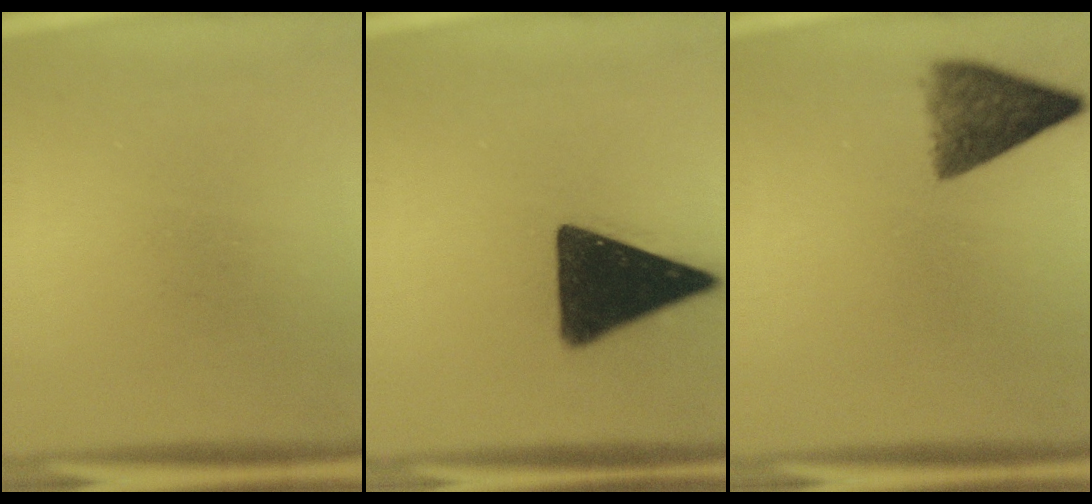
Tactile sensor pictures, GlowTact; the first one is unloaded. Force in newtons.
{"total": 17.9}
{"total": 6.9}